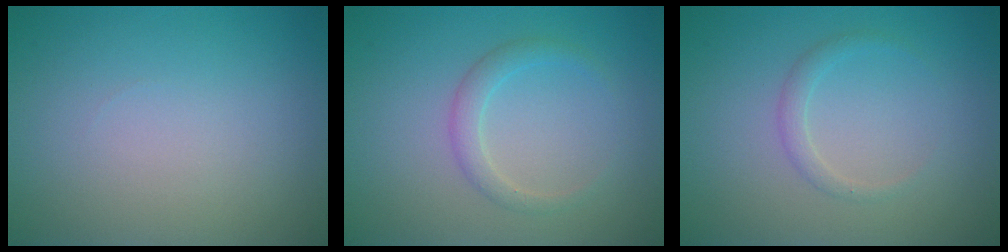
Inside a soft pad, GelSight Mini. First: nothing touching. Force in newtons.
{"total": 1.7, "press": 1.7, "slide": 0.1}
{"total": 1.2, "press": 1.2, "slide": 0.1}